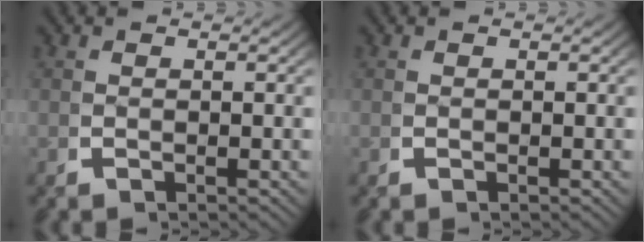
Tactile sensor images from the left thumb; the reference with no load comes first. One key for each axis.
{"total": 0.0}